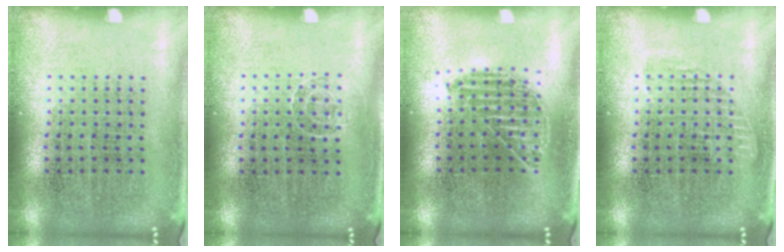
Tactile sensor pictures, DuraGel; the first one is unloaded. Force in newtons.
{"total": 0.6, "press": 0.4, "slide": 0.4}
{"total": 1.0, "press": 0.9, "slide": 0.3}
{"total": 0.8, "press": 0.8, "slide": 0.2}